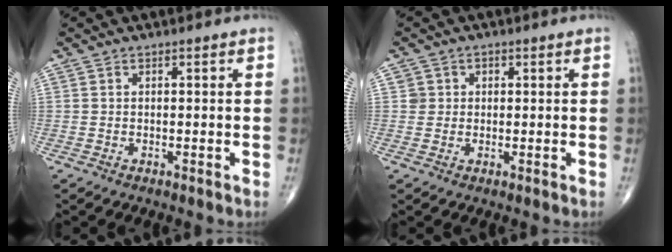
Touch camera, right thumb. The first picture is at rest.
{"total": 2.0, "force": [0.3, 2.0, 0.1], "torque": [0.015, 0.004, 0.001]}